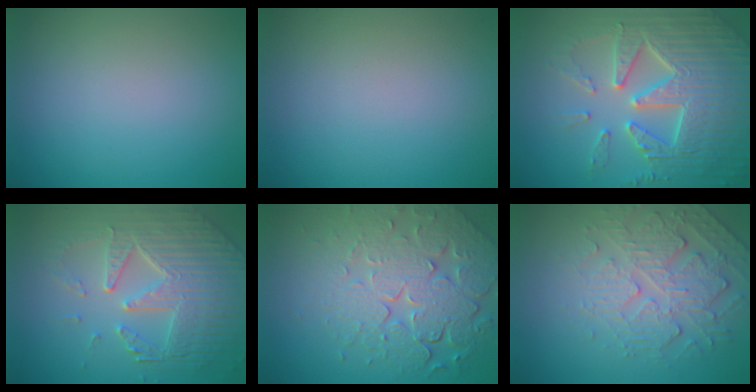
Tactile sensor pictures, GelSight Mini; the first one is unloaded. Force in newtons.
{"total": 0.0}
{"total": 7.7, "press": 7.6, "slide": 1.5}
{"total": 7.7, "press": 5.5, "slide": 5.3}
{"total": 8.2, "press": 5.8, "slide": 5.8}
{"total": 4.9, "press": 3.7, "slide": 3.1}